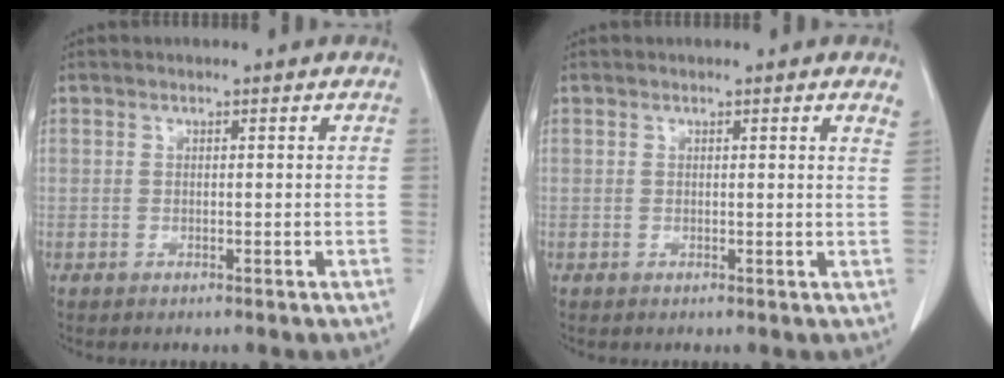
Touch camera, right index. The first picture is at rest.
{"total": 1.8, "force": [1.4, -0.1, 1.2], "torque": [-0.015, -0.003, 0.008]}